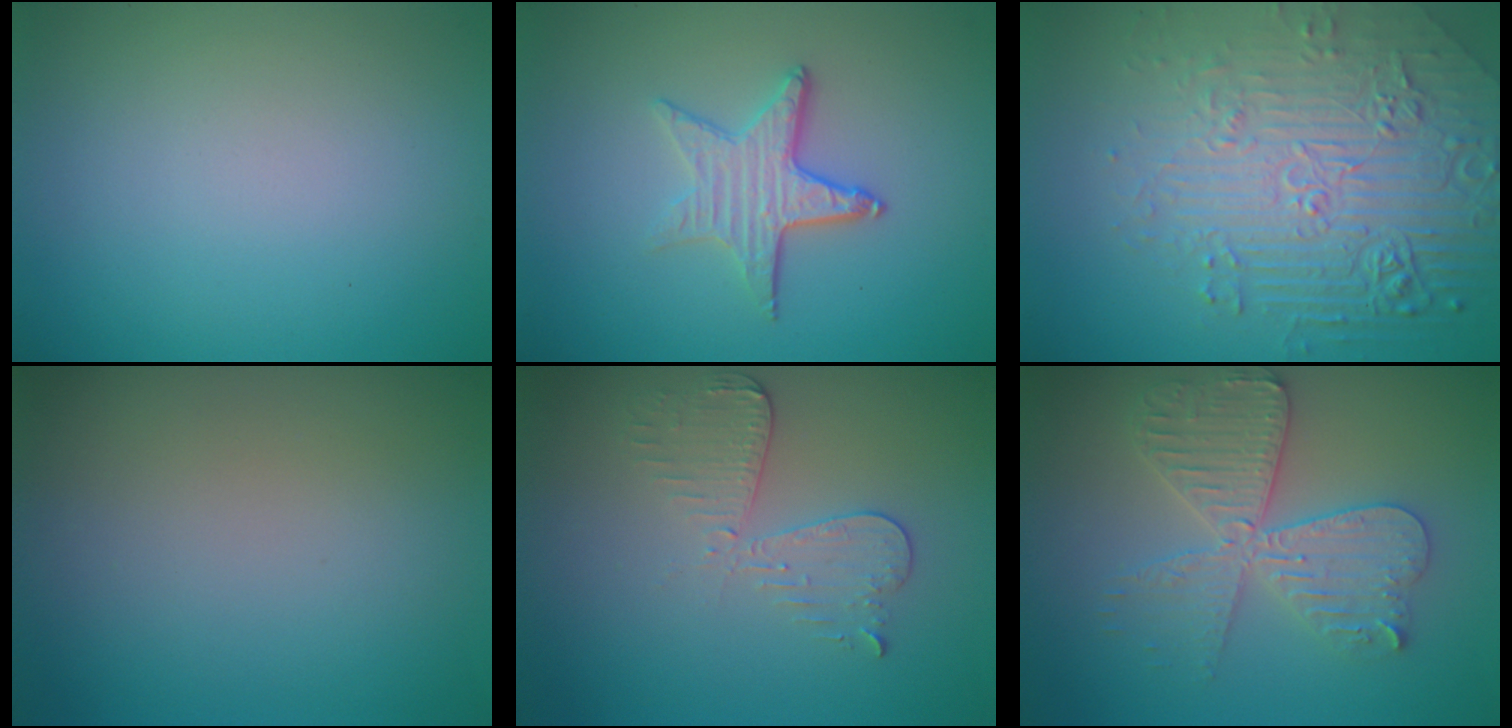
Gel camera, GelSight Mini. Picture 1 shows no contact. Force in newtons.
{"total": 3.6, "press": 2.9, "slide": 2.2}
{"total": 8.5, "press": 5.9, "slide": 6.1}
{"total": 0.0}
{"total": 3.0, "press": 2.7, "slide": 1.2}
{"total": 5.7, "press": 5.6, "slide": 0.7}